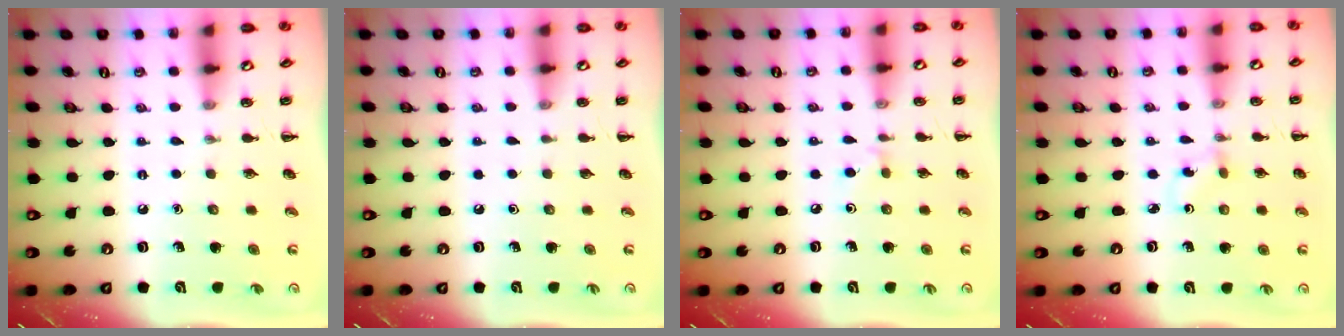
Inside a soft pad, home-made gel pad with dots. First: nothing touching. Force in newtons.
{"total": 0.0}
{"total": 4.3, "press": 4.0, "slide": 1.6}
{"total": 1.0, "press": 0.8, "slide": 0.6}